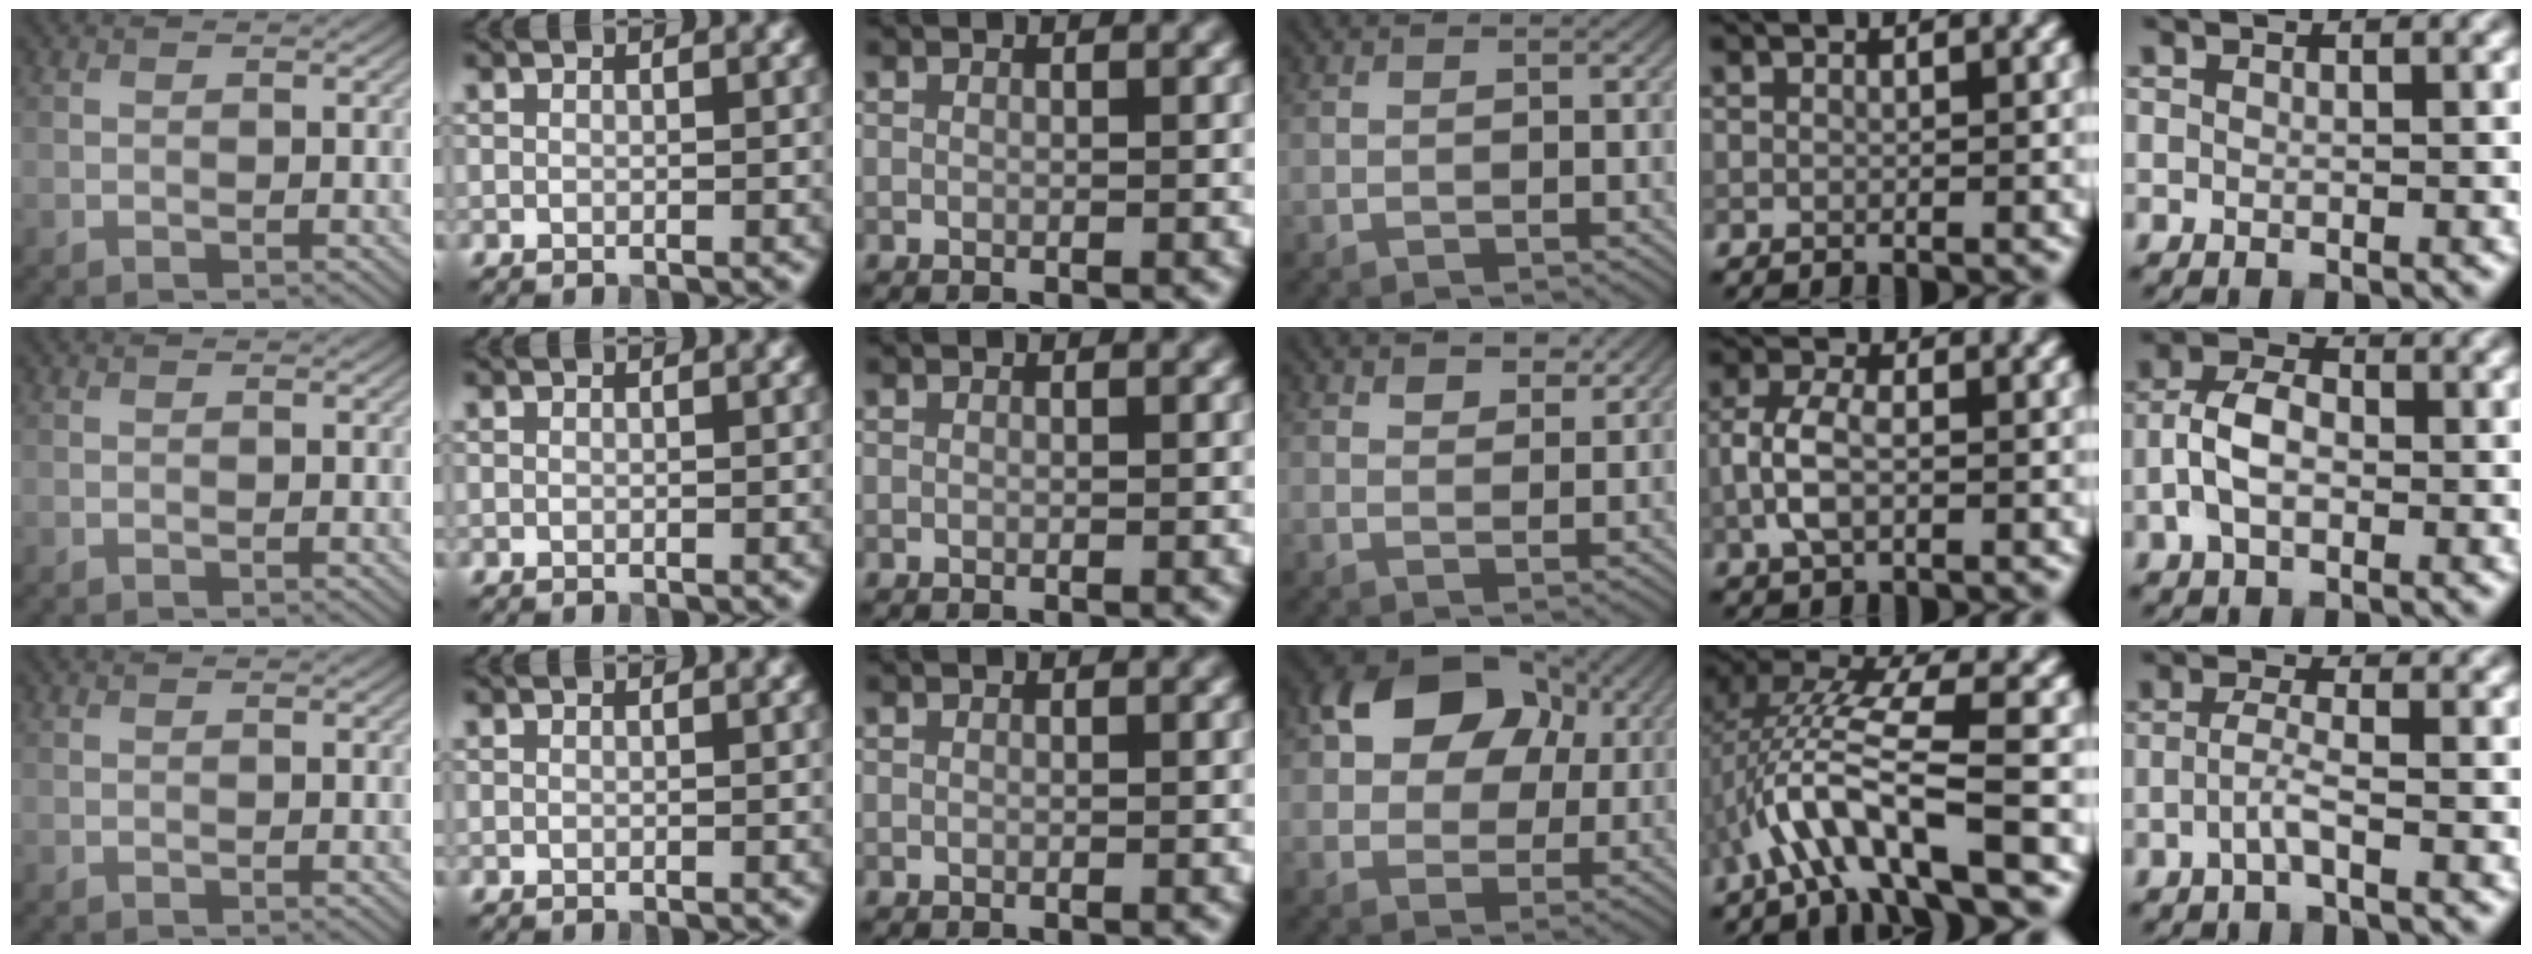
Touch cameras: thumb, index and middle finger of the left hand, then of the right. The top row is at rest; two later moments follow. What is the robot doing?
{"motion": "lift_and_place", "object": "calculator"}